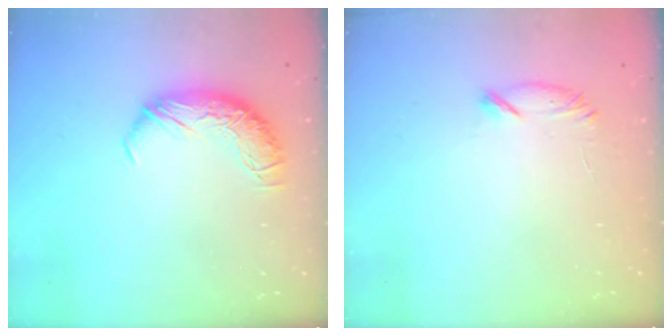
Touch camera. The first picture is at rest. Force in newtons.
{"total": 7.1, "press": 6.9, "slide": 1.3}